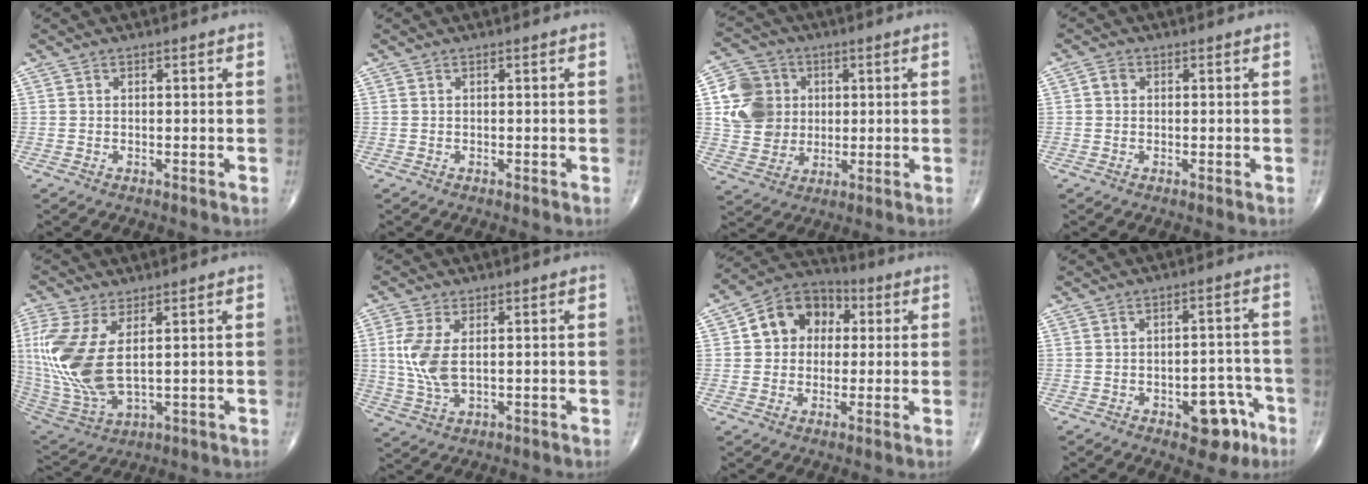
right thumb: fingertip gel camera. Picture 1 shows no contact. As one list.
[{"total": 0.0}, {"total": 11.9, "force": [1.7, 10.6, 5.1], "torque": [-0.072, 0.004, 0.033]}, {"total": 1.5, "force": [0.2, 1.3, 0.8], "torque": [-0.010, 0.004, 0.001]}, {"total": 16.5, "force": [2.9, 7.7, 14.3], "torque": [-0.340, -0.020, 0.073]}, {"total": 7.6, "force": [1.1, 3.7, 6.5], "torque": [-0.153, -0.007, 0.030]}, {"total": 11.5, "force": [2.2, 9.3, 6.3], "torque": [-0.065, 0.019, 0.024]}, {"total": 8.3, "force": [-4.1, 4.5, 5.8], "torque": [-0.041, 0.039, -0.045]}]